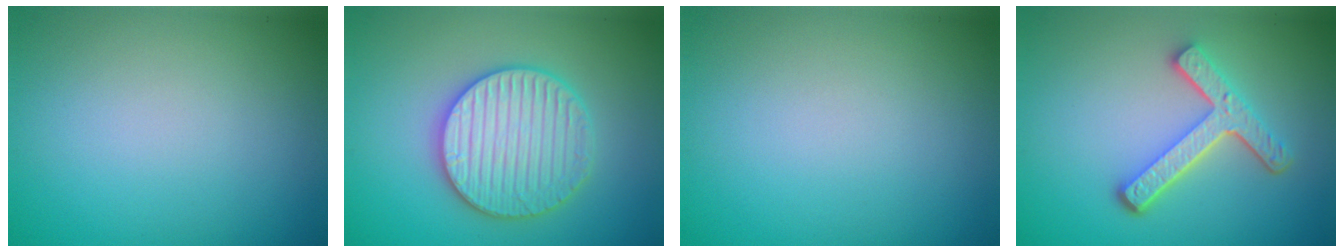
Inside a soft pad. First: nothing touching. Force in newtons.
{"total": 5.9, "press": 5.8, "slide": 1.1}
{"total": 0.0}
{"total": 4.5, "press": 3.4, "slide": 3.0}